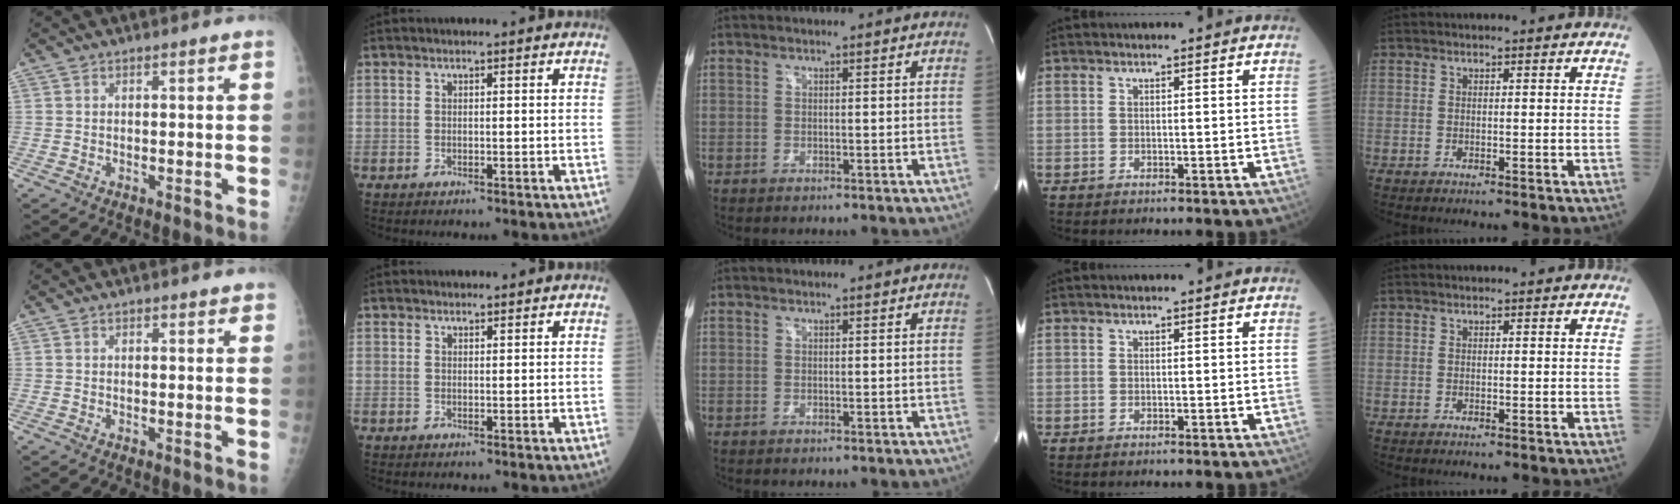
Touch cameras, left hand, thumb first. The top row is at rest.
{"thumb": {"total": 1.3, "force": [1.0, 0.6, 0.6], "torque": [-0.002, -0.003, 0.009]}, "index": {"total": 0.9, "force": [0.8, 0.3, 0.0], "torque": [0.000, 0.000, 0.013]}}